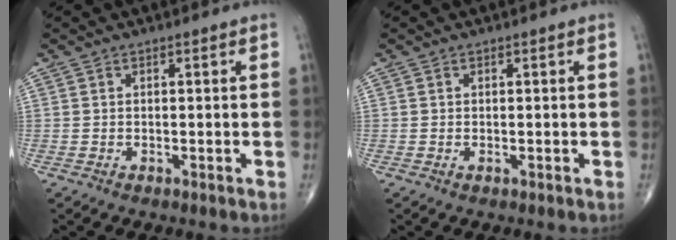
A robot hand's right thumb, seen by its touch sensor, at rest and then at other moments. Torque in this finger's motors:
{"motor_torque": [-0.37, 0.27, -0.21, 0.03, 0.05]}